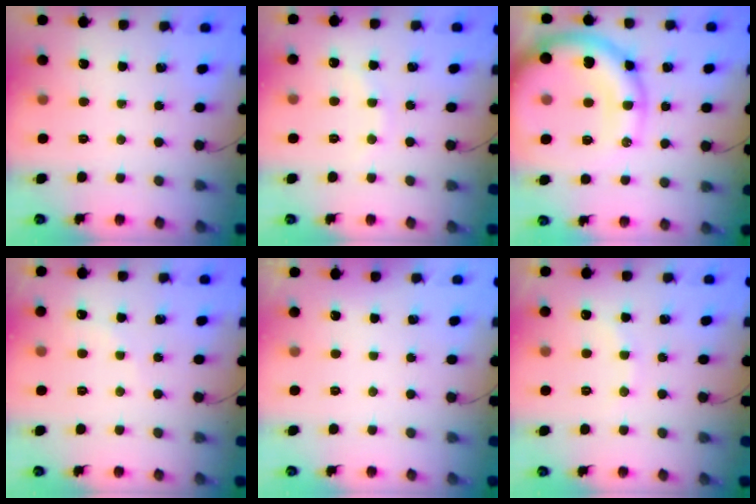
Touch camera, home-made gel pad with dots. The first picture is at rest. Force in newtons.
{"total": 5.4, "press": 5.3, "slide": 1.2}
{"total": 20.3, "press": 20.1, "slide": 3.0}
{"total": 5.5, "press": 5.4, "slide": 0.9}
{"total": 2.9, "press": 2.9, "slide": 0.1}
{"total": 7.1, "press": 7.0, "slide": 1.5}